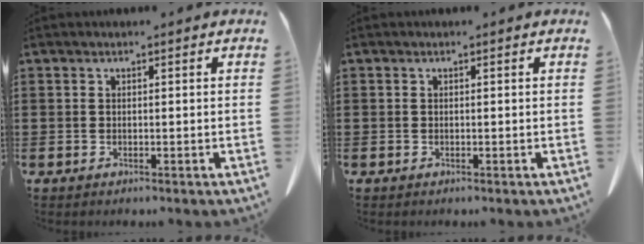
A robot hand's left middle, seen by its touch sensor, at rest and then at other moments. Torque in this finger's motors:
{"motor_torque": [-0.91, 1.07, -0.20, -0.04]}